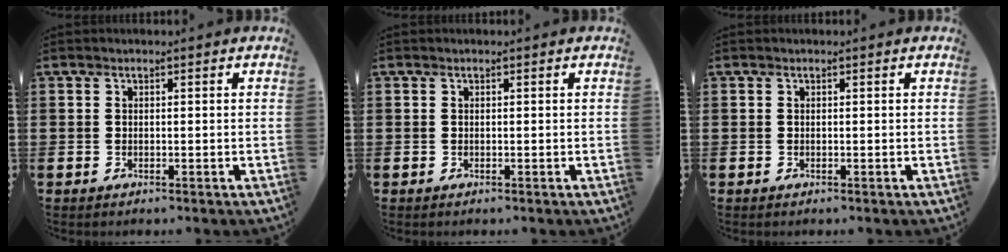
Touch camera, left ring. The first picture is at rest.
{"total": 0.0}
{"total": 0.0}